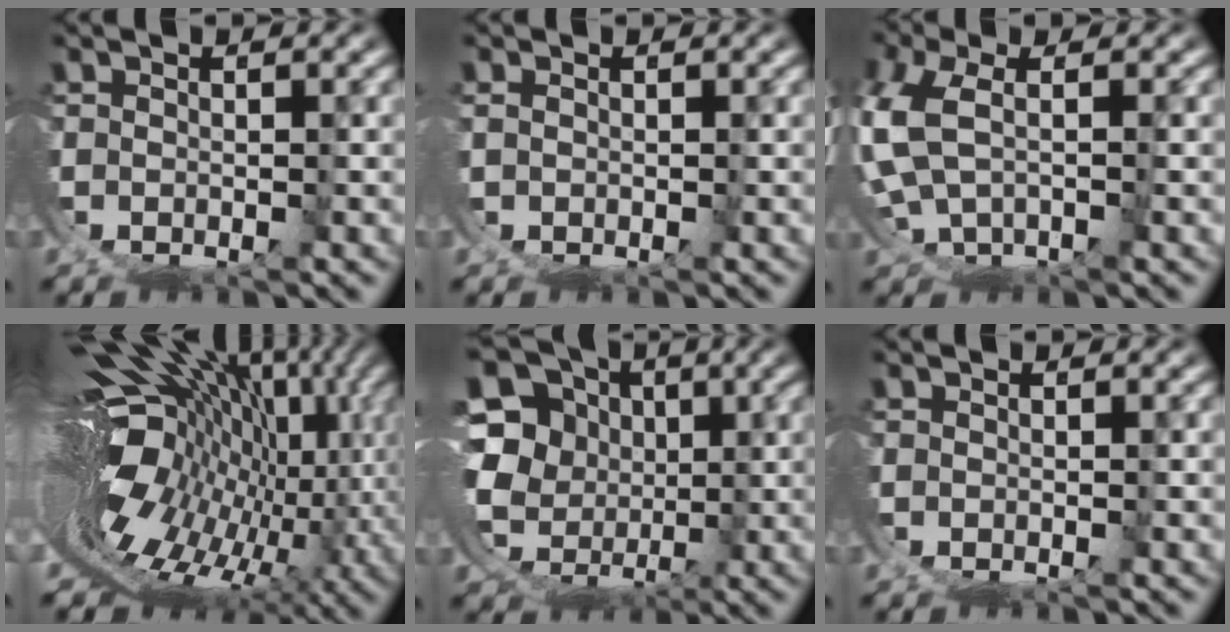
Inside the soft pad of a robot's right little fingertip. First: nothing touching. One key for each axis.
{"total": 0.8, "fx": 0.4, "fy": -0.7, "fz": 0.0, "tx": 0.005, "ty": 0.002, "tz": 0.012}
{"total": 3.3, "fx": 0.4, "fy": 1.3, "fz": 3.0, "tx": -0.087, "ty": -0.009, "tz": 0.023}
{"total": 22.4, "fx": 0.2, "fy": 14.6, "fz": 17.0, "tx": -0.258, "ty": -0.039, "tz": 0.015}
{"total": 17.1, "fx": 1.8, "fy": 14.0, "fz": 9.5, "tx": -0.195, "ty": -0.037, "tz": 0.029}
{"total": 0.0}